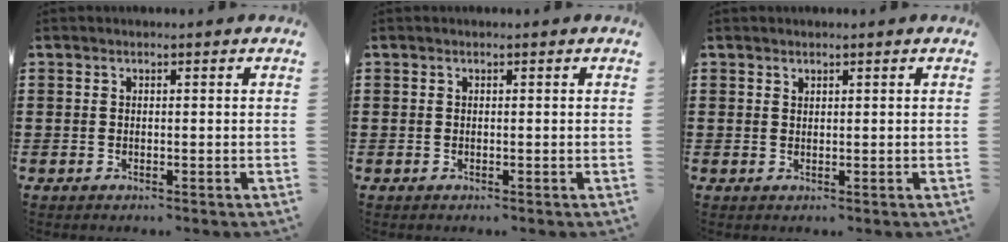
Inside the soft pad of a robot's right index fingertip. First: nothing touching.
{"total": 0.0}
{"total": 0.8, "force": [0.7, 0.3, 0.1], "torque": [-0.002, 0.001, 0.015]}